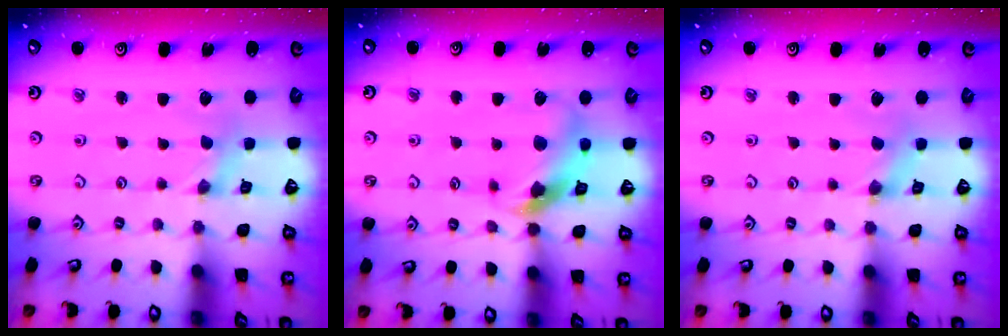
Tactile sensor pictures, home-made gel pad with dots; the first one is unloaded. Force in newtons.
{"total": 11.0, "press": 10.9, "slide": 1.4}
{"total": 1.0, "press": 1.0, "slide": 0.3}